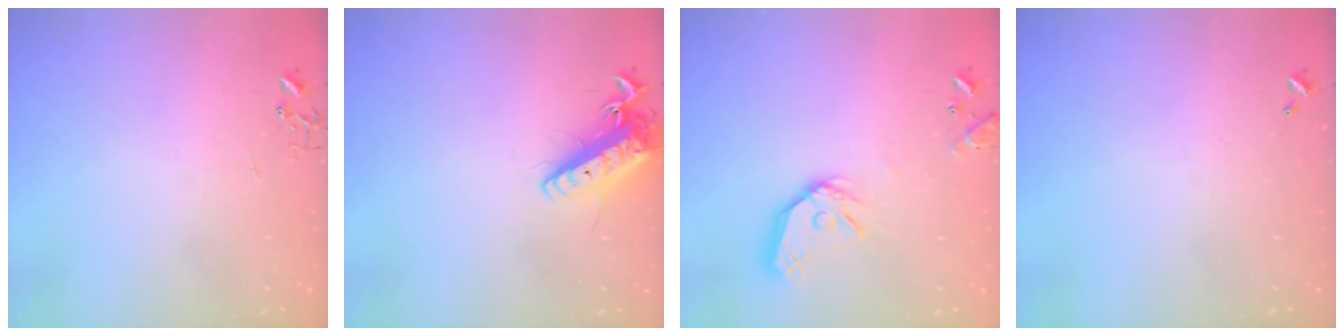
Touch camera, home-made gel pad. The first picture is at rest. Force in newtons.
{"total": 13.9, "press": 13.7, "slide": 2.5}
{"total": 15.3, "press": 15.1, "slide": 2.1}
{"total": 0.0}